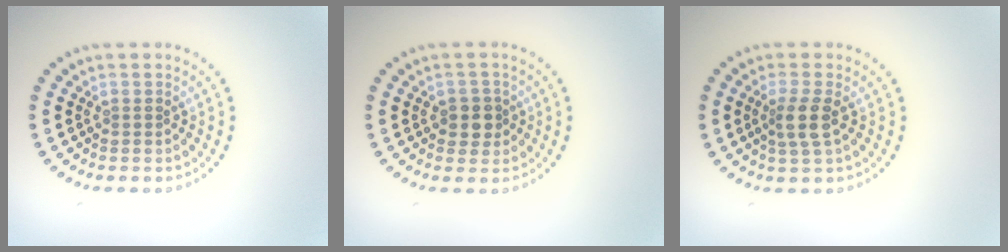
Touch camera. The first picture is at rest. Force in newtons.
{"total": 2.1, "press": 2.0, "slide": 0.6}
{"total": 2.5, "press": 2.1, "slide": 1.3}